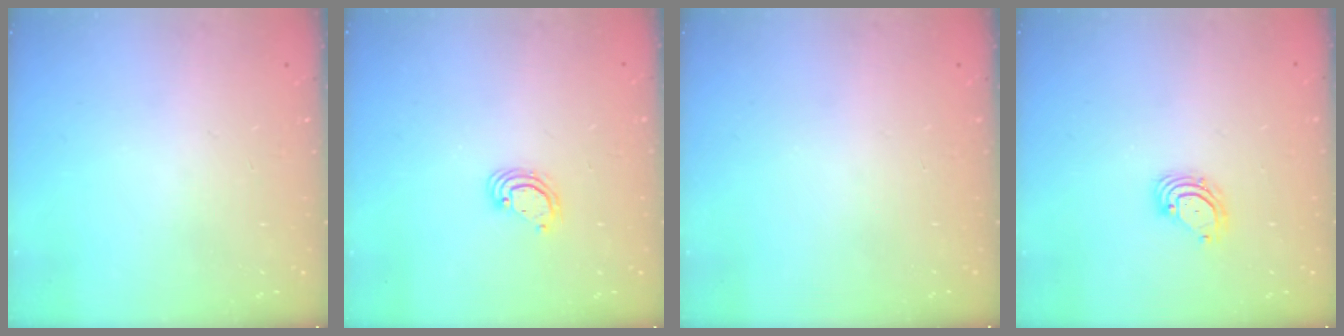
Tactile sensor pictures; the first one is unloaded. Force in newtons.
{"total": 3.7, "press": 3.7, "slide": 0.3}
{"total": 0.0}
{"total": 4.0, "press": 4.0, "slide": 0.5}